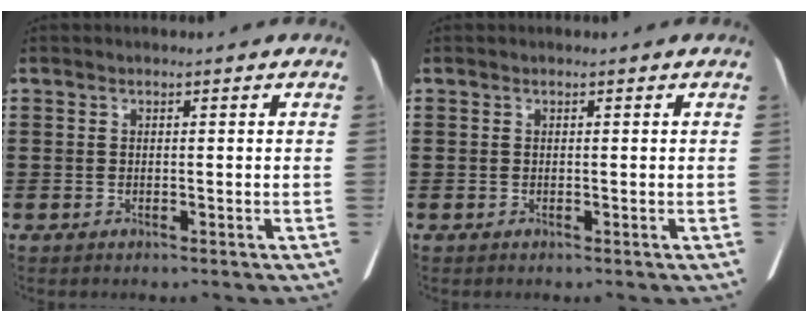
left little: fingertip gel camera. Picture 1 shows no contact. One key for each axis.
{"total": 0.0}